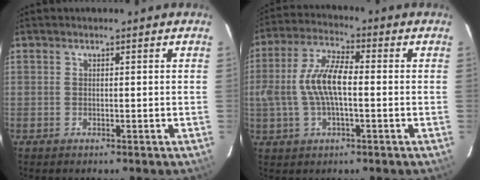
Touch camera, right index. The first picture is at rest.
{"total": 10.1, "force": [-0.8, 3.7, 9.4], "torque": [-0.194, 0.011, -0.014]}